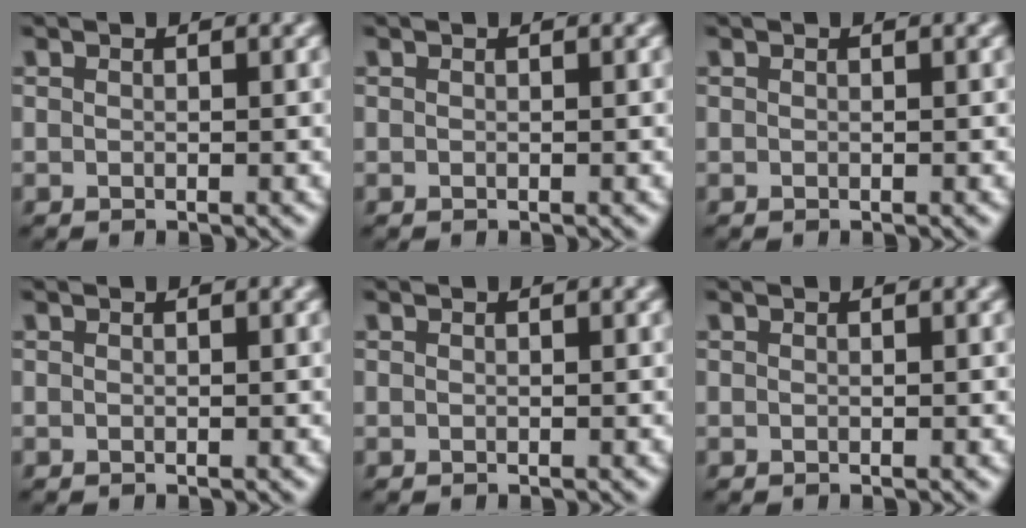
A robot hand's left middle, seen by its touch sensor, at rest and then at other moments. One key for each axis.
{"total": 0.0}
{"total": 0.0}
{"total": 0.0}
{"total": 0.0}
{"total": 0.0}